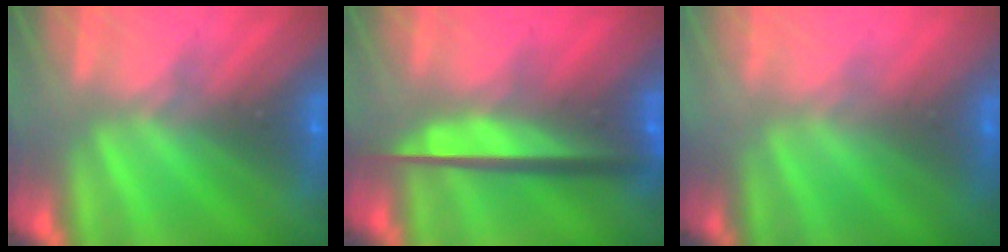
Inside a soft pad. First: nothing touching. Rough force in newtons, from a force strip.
{"total": 8.7}
{"total": 2.9}